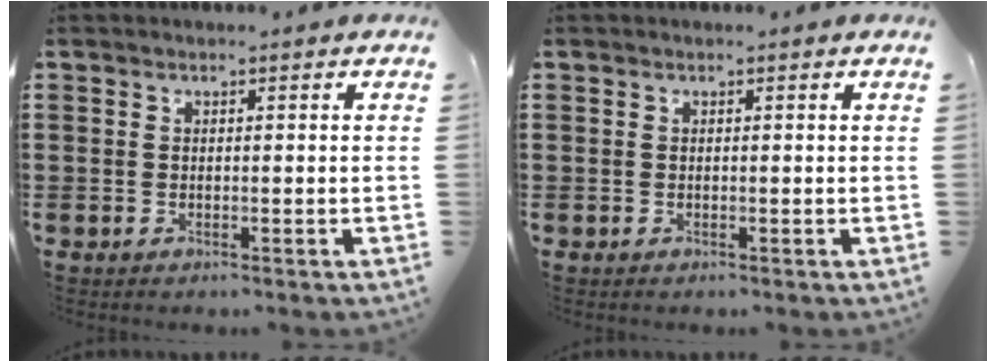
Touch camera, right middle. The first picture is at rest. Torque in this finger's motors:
{"motor_torque": [0.11, -0.09, 0.00, -0.01]}